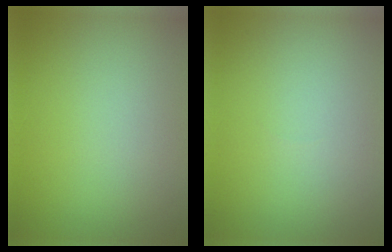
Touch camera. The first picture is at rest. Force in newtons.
{"total": 0.0}